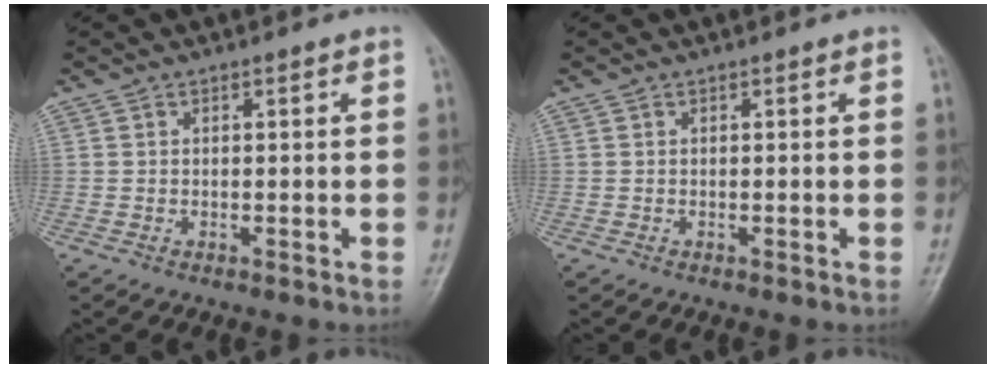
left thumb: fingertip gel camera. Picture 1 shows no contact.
{"total": 0.0}